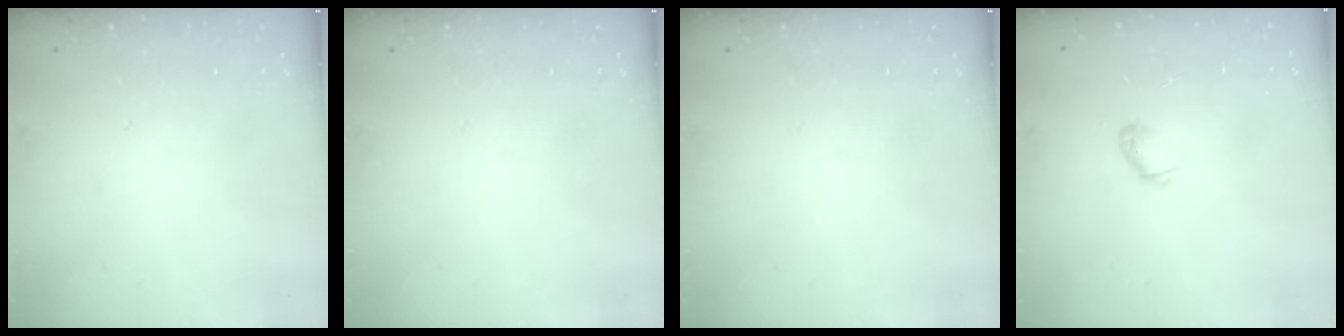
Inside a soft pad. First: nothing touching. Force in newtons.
{"total": 0.0}
{"total": 0.0}
{"total": 2.3, "press": 2.3, "slide": 0.5}